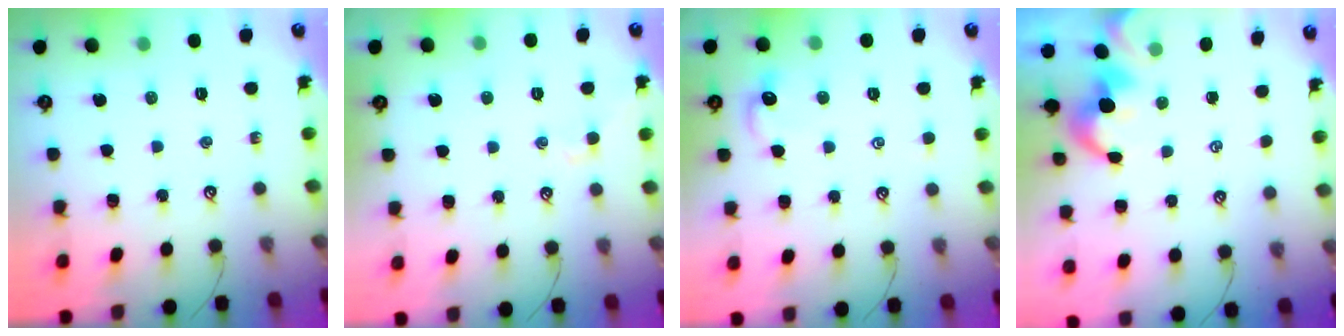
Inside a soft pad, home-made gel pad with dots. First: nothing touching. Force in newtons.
{"total": 0.5, "press": 0.2, "slide": 0.5}
{"total": 0.8, "press": 0.5, "slide": 0.6}
{"total": 1.6, "press": 1.6, "slide": 0.2}